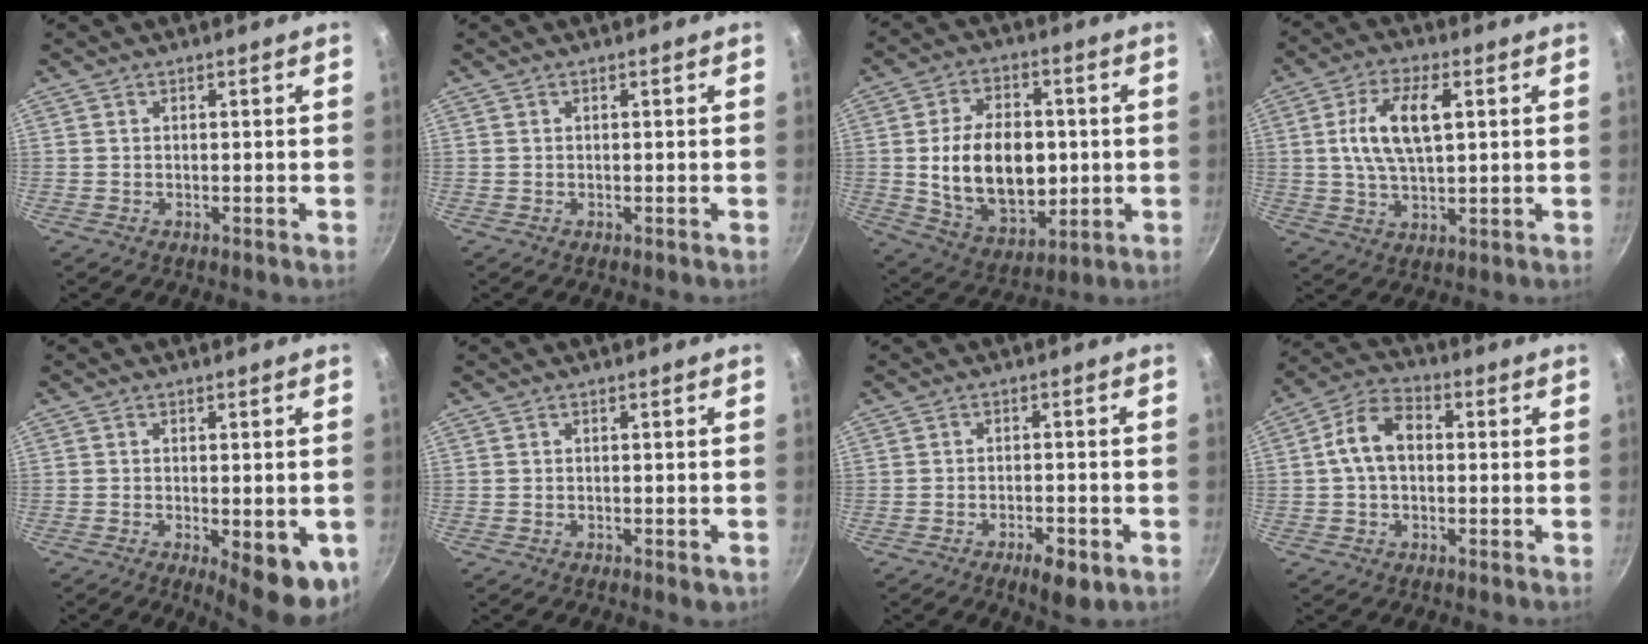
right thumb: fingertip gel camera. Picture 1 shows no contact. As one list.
[{"total": 0.0}, {"total": 18.3, "force": [-0.2, 12.1, 13.8], "torque": [-0.204, 0.001, 0.011]}, {"total": 11.2, "force": [2.2, 5.3, 9.6], "torque": [-0.174, 0.007, 0.038]}, {"total": 10.7, "force": [-3.1, 3.7, 9.5], "torque": [-0.099, -0.003, -0.031]}, {"total": 1.5, "force": [-0.7, 0.6, 1.2], "torque": [-0.018, -0.003, -0.009]}, {"total": 5.8, "force": [-3.0, 2.0, 4.5], "torque": [-0.064, 0.015, -0.040]}, {"total": 8.8, "force": [0.5, 6.0, 6.5], "torque": [-0.105, 0.027, -0.005]}]